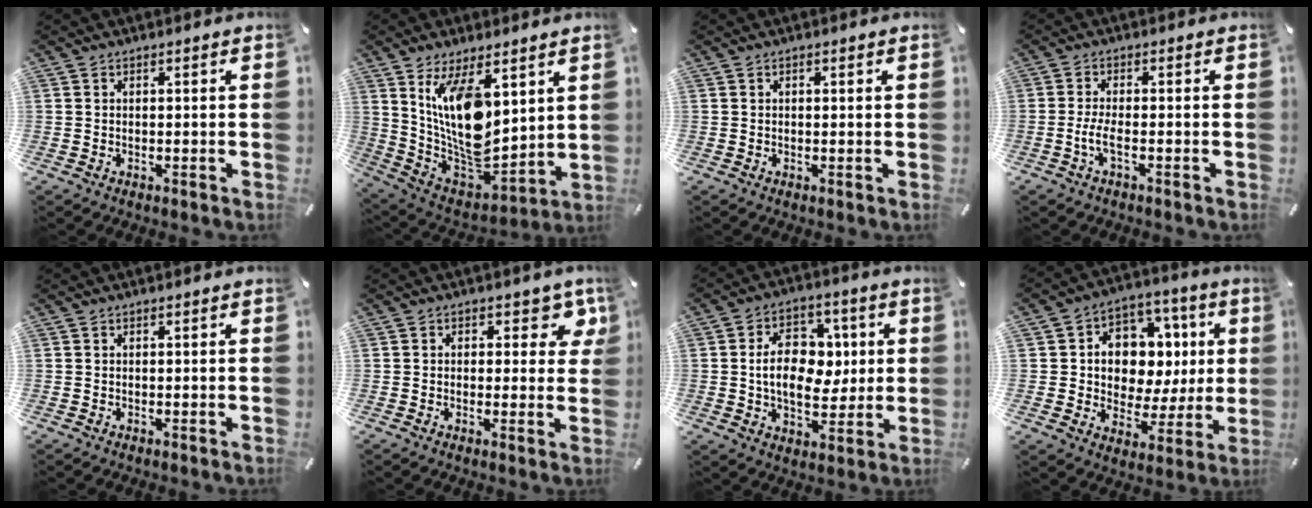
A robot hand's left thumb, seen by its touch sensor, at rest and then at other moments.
{"total": 15.6, "force": [6.9, 7.7, 11.7], "torque": [-0.239, -0.059, 0.125]}
{"total": 0.0}
{"total": 3.9, "force": [-1.3, 0.9, 3.5], "torque": [-0.075, -0.004, -0.027]}
{"total": 0.0}
{"total": 5.9, "force": [2.5, 3.7, 3.8], "torque": [-0.025, -0.011, 0.036]}
{"total": 13.5, "force": [1.2, 9.5, 9.4], "torque": [-0.150, 0.008, 0.019]}
{"total": 11.2, "force": [1.8, 10.0, 4.8], "torque": [-0.071, -0.021, 0.042]}